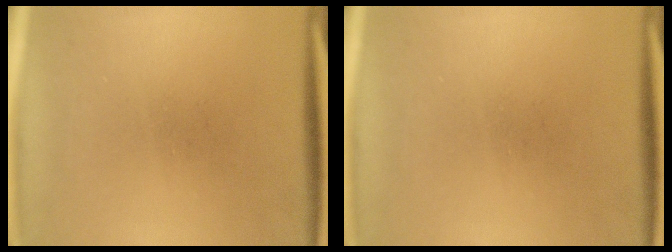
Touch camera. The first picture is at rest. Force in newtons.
{"total": 0.0}